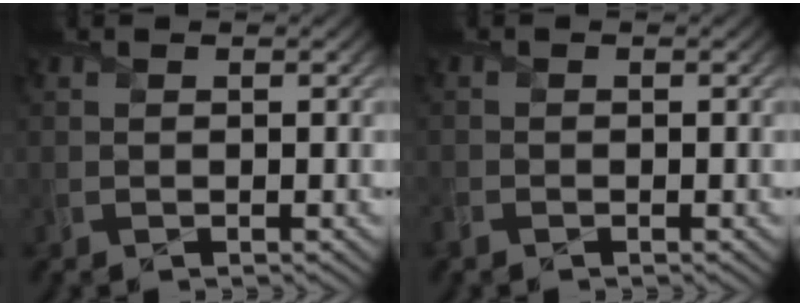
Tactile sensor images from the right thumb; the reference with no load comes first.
{"total": 1.1, "force": [-0.9, 0.6, 0.3], "torque": [-0.009, -0.004, -0.023]}